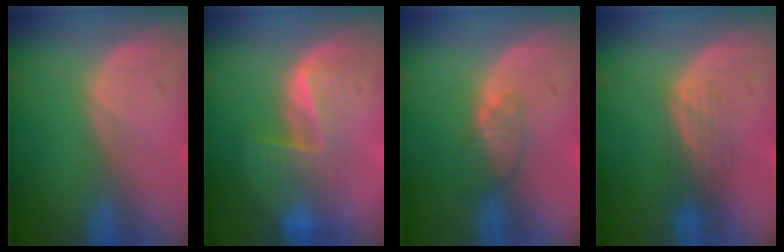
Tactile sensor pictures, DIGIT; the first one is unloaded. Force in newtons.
{"total": 6.7, "press": 6.3, "slide": 2.3}
{"total": 3.5, "press": 3.2, "slide": 1.4}
{"total": 2.9, "press": 2.9, "slide": 0.2}